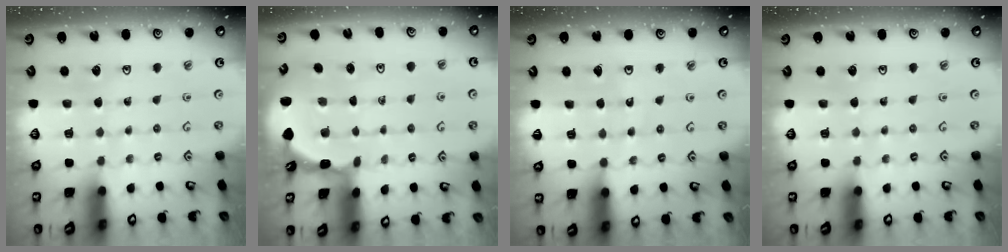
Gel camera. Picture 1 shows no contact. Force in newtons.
{"total": 1.5, "press": 1.5, "slide": 0.1}
{"total": 2.9, "press": 2.9, "slide": 0.3}
{"total": 0.0}